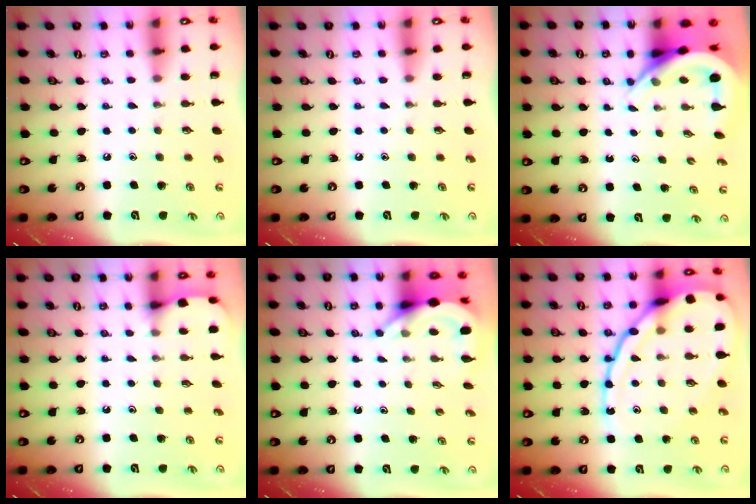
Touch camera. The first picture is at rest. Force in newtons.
{"total": 0.0}
{"total": 7.5, "press": 7.5, "slide": 1.1}
{"total": 3.0, "press": 2.9, "slide": 0.3}
{"total": 5.8, "press": 5.8, "slide": 0.5}
{"total": 20.5, "press": 20.4, "slide": 1.9}